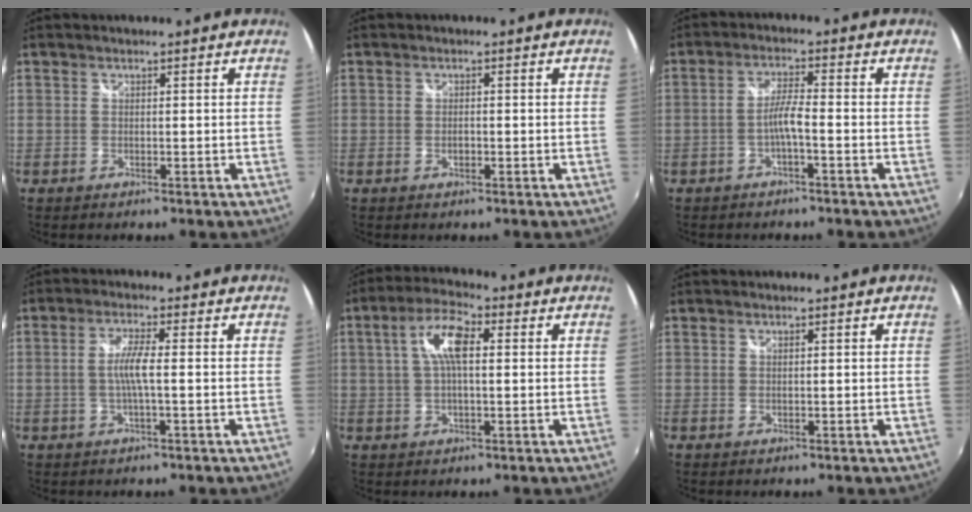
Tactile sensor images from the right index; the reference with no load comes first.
{"total": 0.9, "force": [-0.4, 0.7, 0.6], "torque": [-0.010, 0.000, -0.006]}
{"total": 3.5, "force": [-1.6, 0.0, 3.0], "torque": [-0.063, 0.006, -0.030]}
{"total": 4.3, "force": [-0.5, 0.0, 4.2], "torque": [-0.083, 0.001, -0.008]}
{"total": 7.7, "force": [1.5, 2.7, 7.1], "torque": [-0.137, 0.017, 0.026]}
{"total": 0.0}